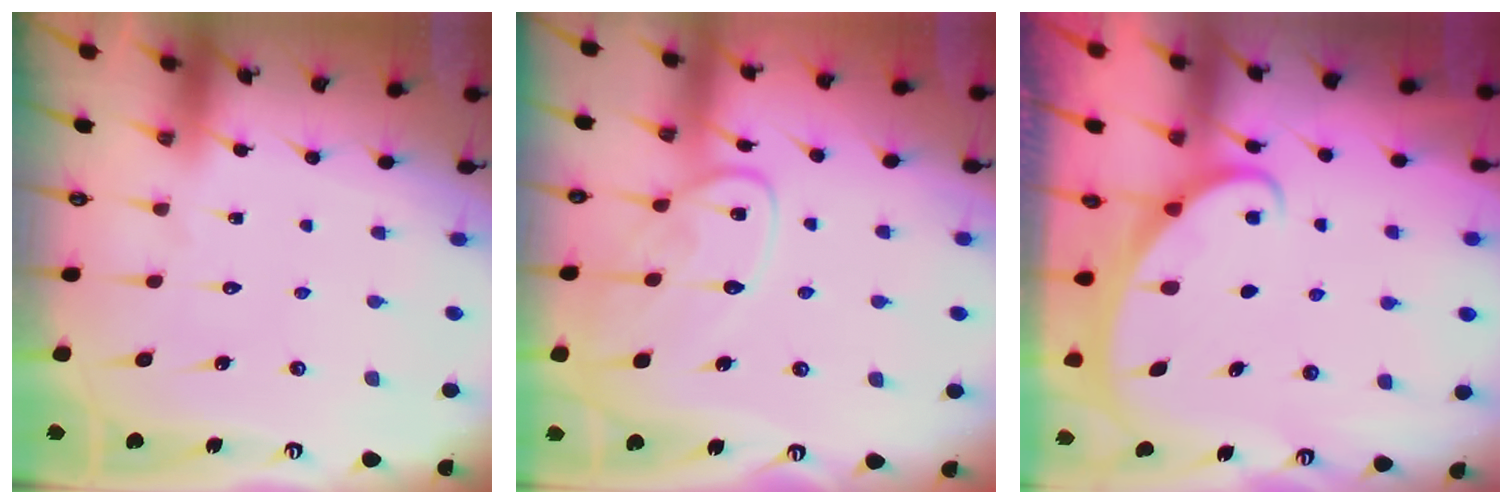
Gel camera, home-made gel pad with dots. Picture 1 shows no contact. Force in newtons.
{"total": 13.0, "press": 12.9, "slide": 1.0}
{"total": 2.1, "press": 2.1, "slide": 0.1}